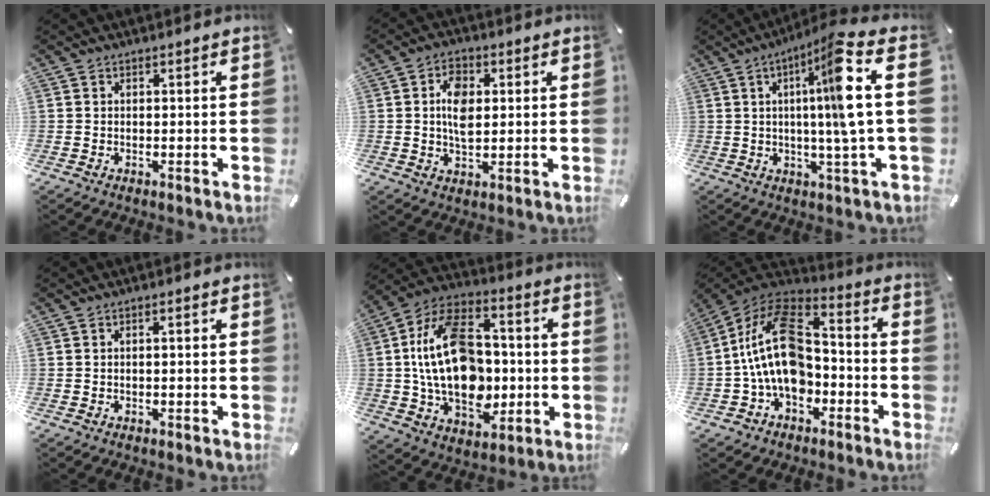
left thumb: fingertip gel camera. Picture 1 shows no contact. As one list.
[{"total": 7.6, "force": [1.1, 4.8, 5.8], "torque": [-0.109, 0.000, 0.011]}, {"total": 14.4, "force": [3.5, -0.6, 13.9], "torque": [-0.234, -0.015, 0.036]}, {"total": 1.0, "force": [-0.2, 0.3, 0.9], "torque": [-0.017, 0.000, -0.004]}, {"total": 21.9, "force": [-0.2, 14.7, 16.2], "torque": [-0.327, 0.005, -0.002]}, {"total": 19.5, "force": [-2.0, 13.4, 14.1], "torque": [-0.281, 0.018, -0.037]}]